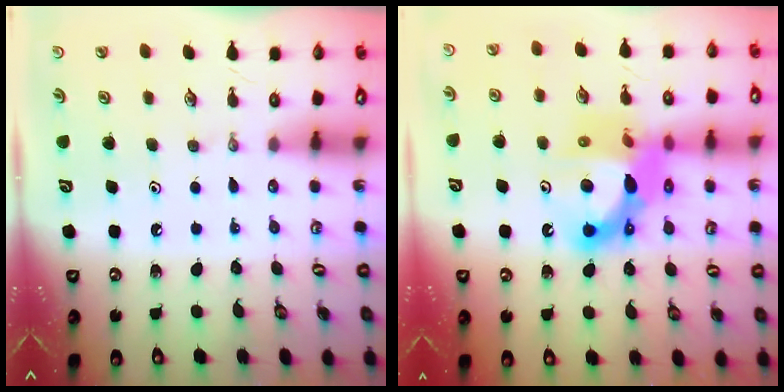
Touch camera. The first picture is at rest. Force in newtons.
{"total": 15.0, "press": 14.9, "slide": 1.2}